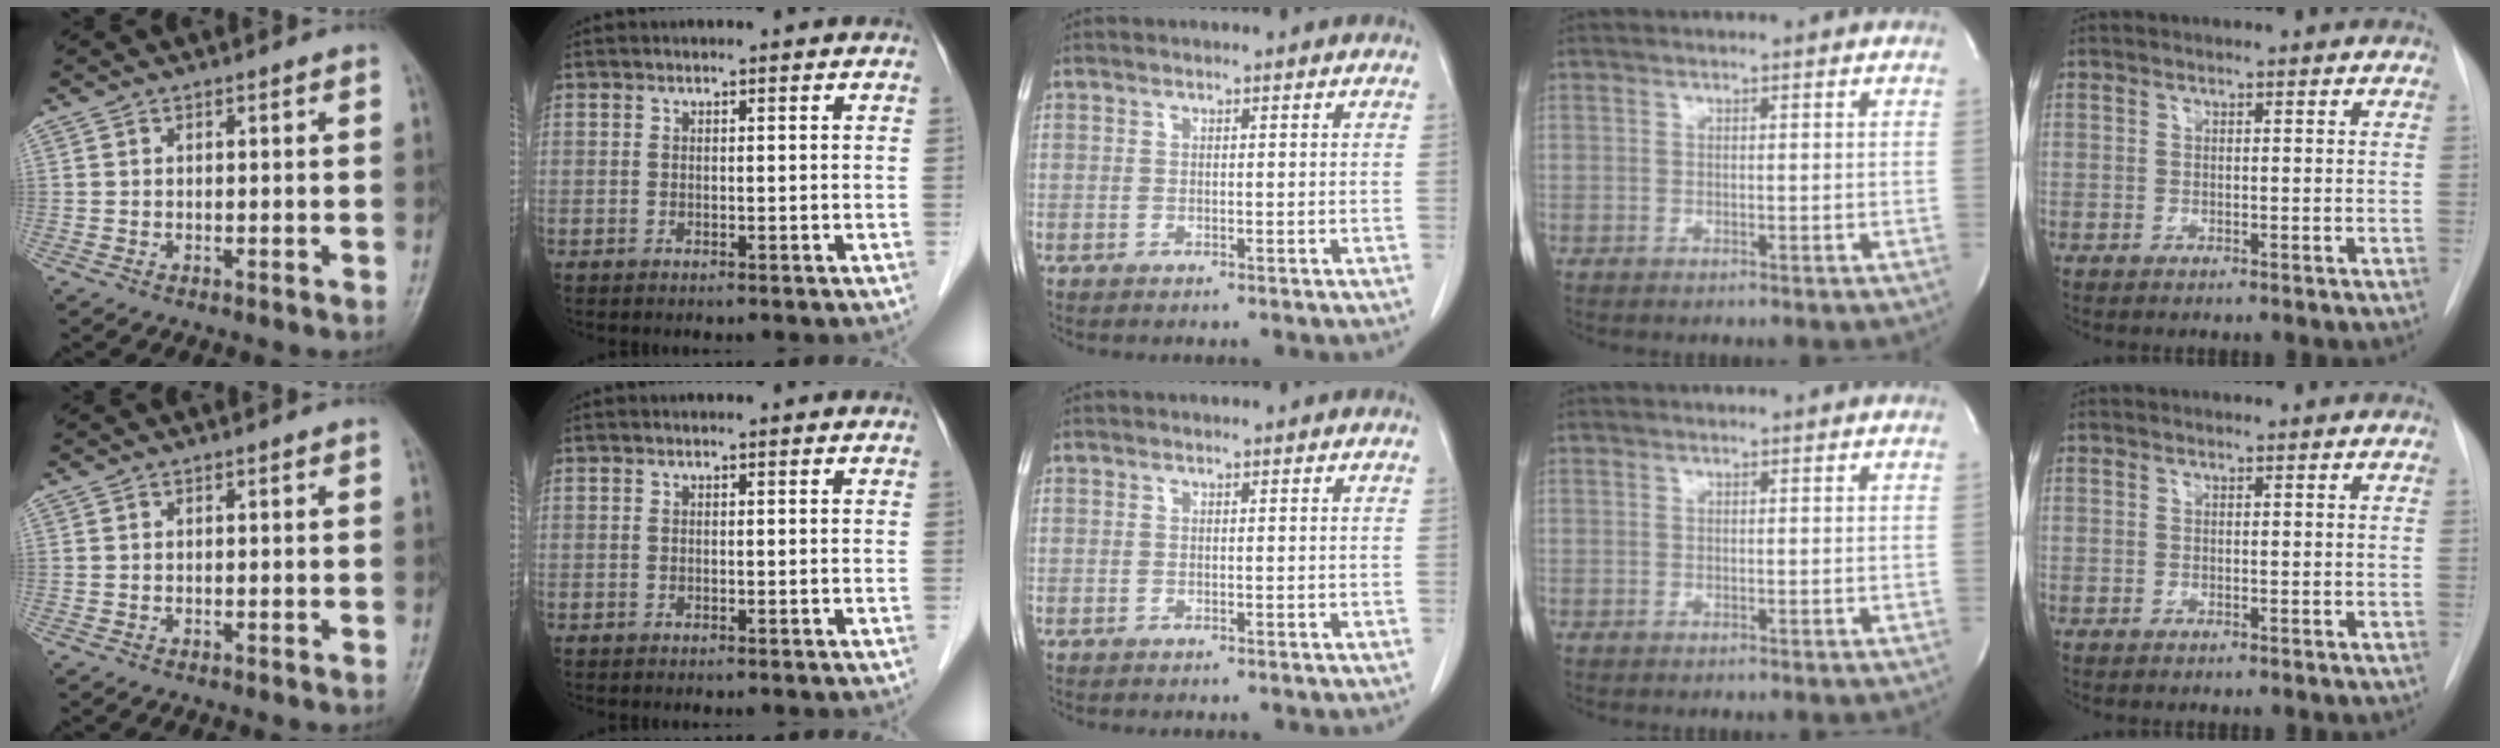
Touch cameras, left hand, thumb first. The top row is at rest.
{}